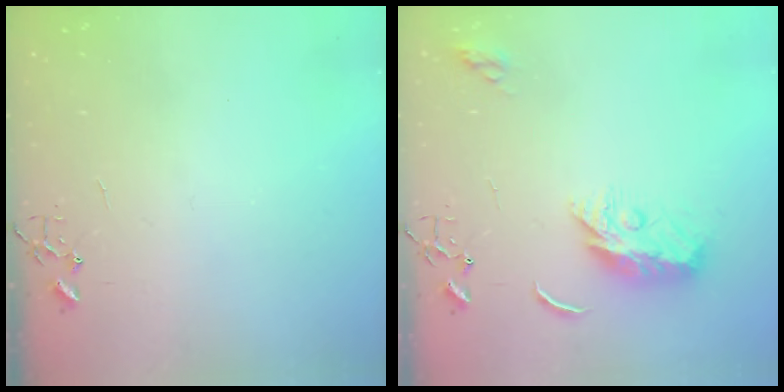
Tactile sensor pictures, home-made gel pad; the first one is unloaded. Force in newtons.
{"total": 9.6, "press": 9.6, "slide": 0.1}